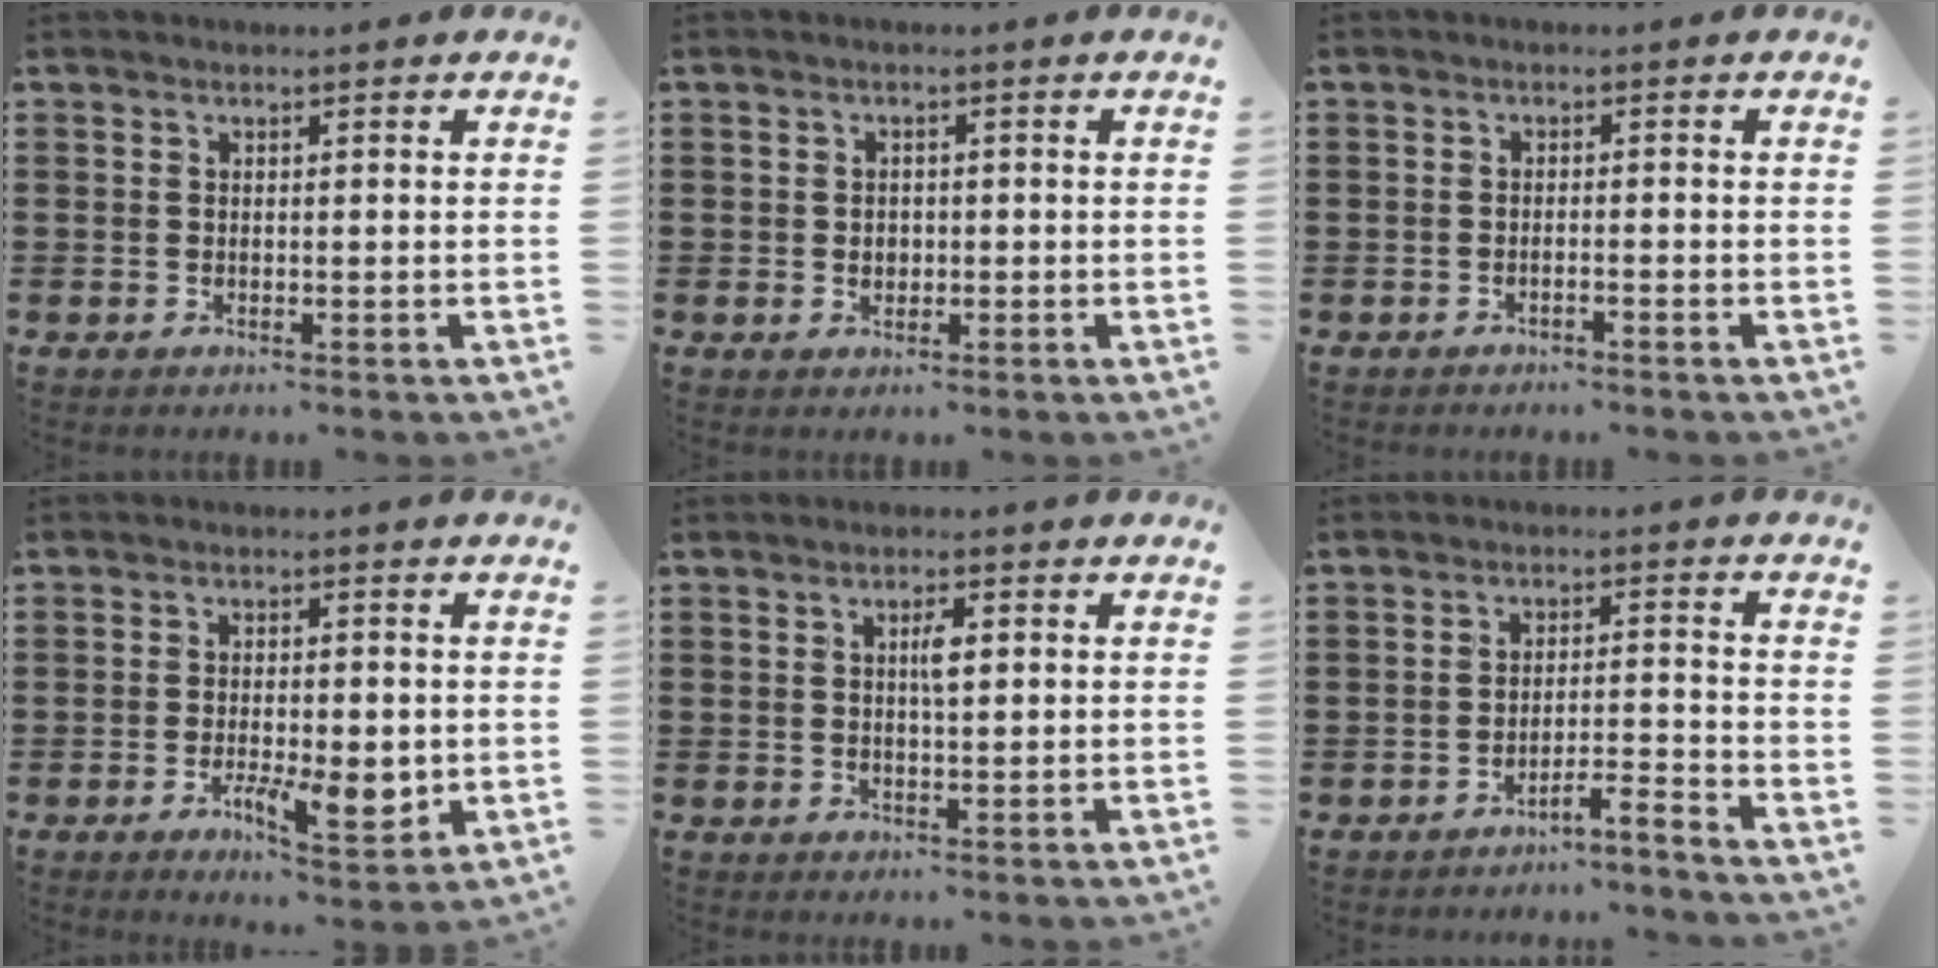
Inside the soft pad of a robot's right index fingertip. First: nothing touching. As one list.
[{"total": 1.3, "force": [0.0, 1.1, 0.7], "torque": [-0.014, 0.007, -0.002]}, {"total": 1.0, "force": [-1.0, 0.0, 0.3], "torque": [-0.006, 0.001, -0.018]}, {"total": 6.6, "force": [-1.8, 2.6, 5.8], "torque": [-0.100, -0.008, -0.030]}, {"total": 2.7, "force": [0.5, 0.8, 2.5], "torque": [-0.051, 0.004, 0.005]}, {"total": 3.6, "force": [-3.5, -0.6, 0.9], "torque": [-0.017, -0.005, -0.071]}]